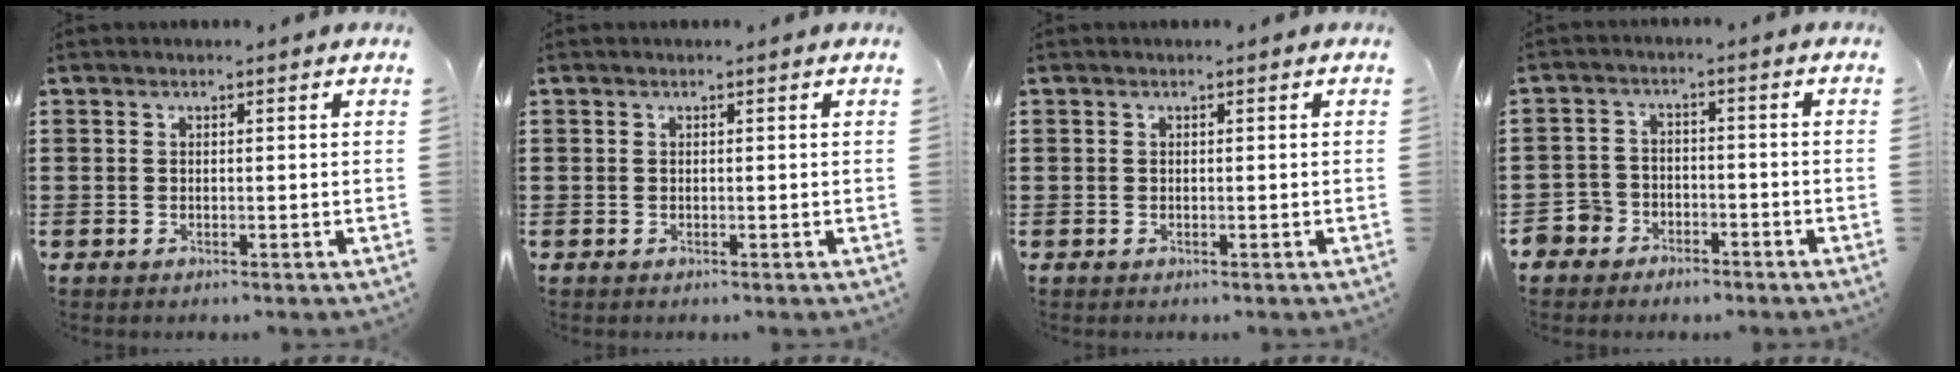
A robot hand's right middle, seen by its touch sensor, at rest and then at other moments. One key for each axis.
{"total": 0.0}
{"total": 0.0}
{"total": 4.3, "fx": -3.8, "fy": 2.1, "fz": -0.1, "tx": -0.022, "ty": 0.000, "tz": -0.085}